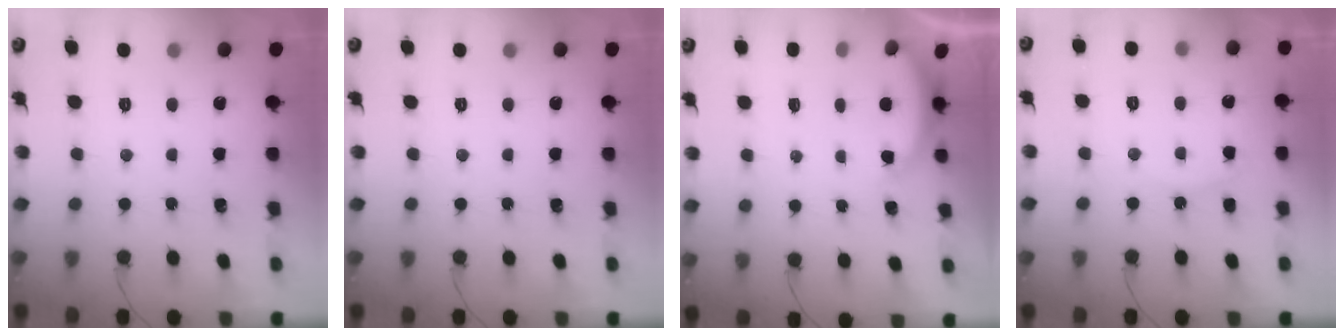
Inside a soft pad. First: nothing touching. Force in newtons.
{"total": 0.0}
{"total": 1.3, "press": 1.2, "slide": 0.5}
{"total": 7.2, "press": 7.2, "slide": 0.4}